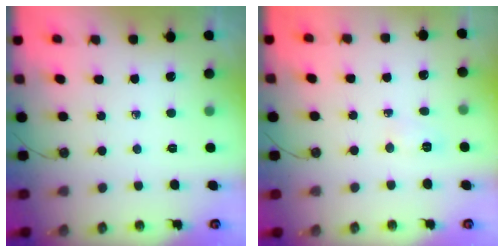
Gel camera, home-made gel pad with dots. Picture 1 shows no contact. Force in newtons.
{"total": 3.6, "press": 3.4, "slide": 0.9}